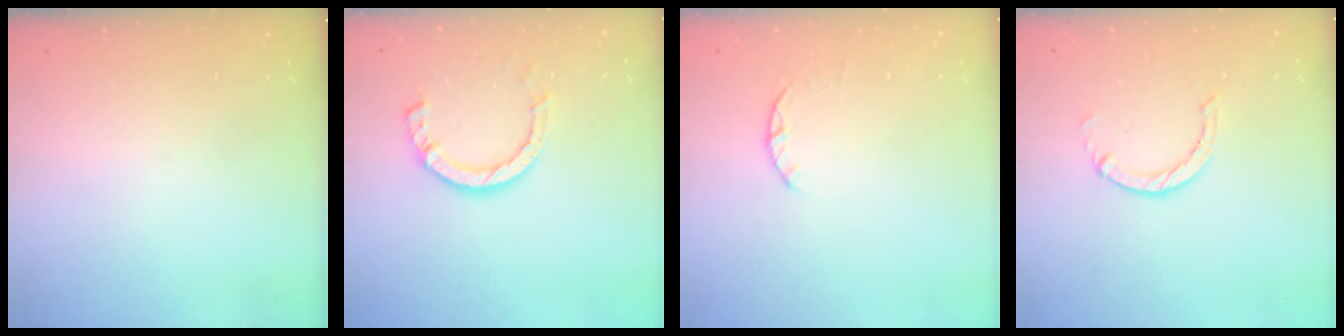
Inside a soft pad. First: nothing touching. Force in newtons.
{"total": 8.0, "press": 7.9, "slide": 0.9}
{"total": 2.3, "press": 2.3, "slide": 0.4}
{"total": 1.2, "press": 1.2, "slide": 0.2}